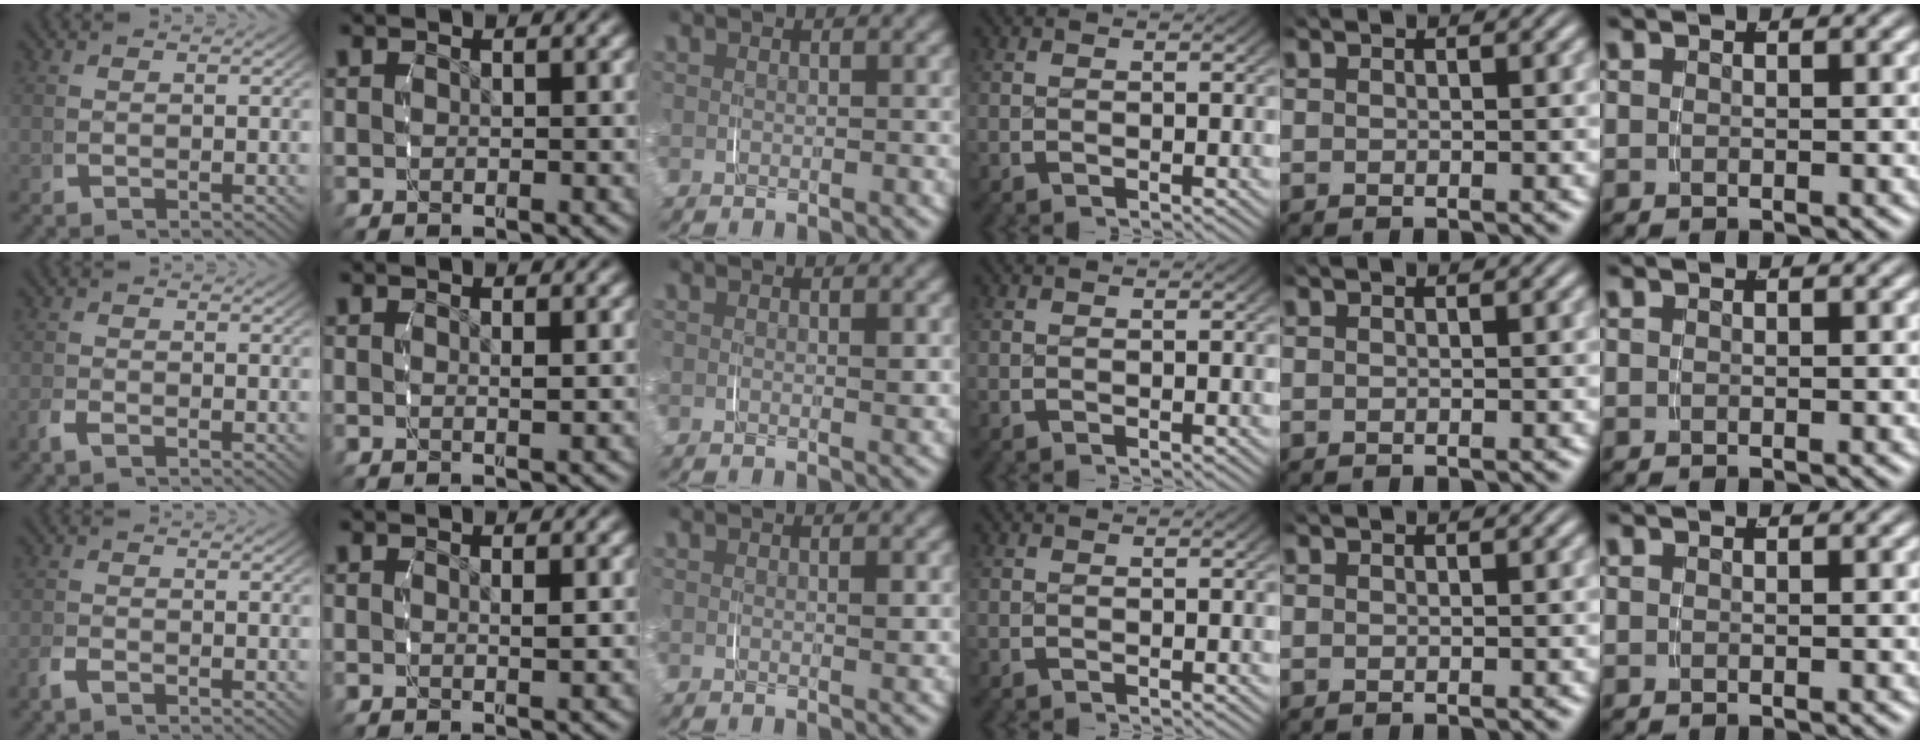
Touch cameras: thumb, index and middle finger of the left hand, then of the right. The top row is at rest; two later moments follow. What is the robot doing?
{"motion": "grasp_and_lifting", "object": "toothpaste"}